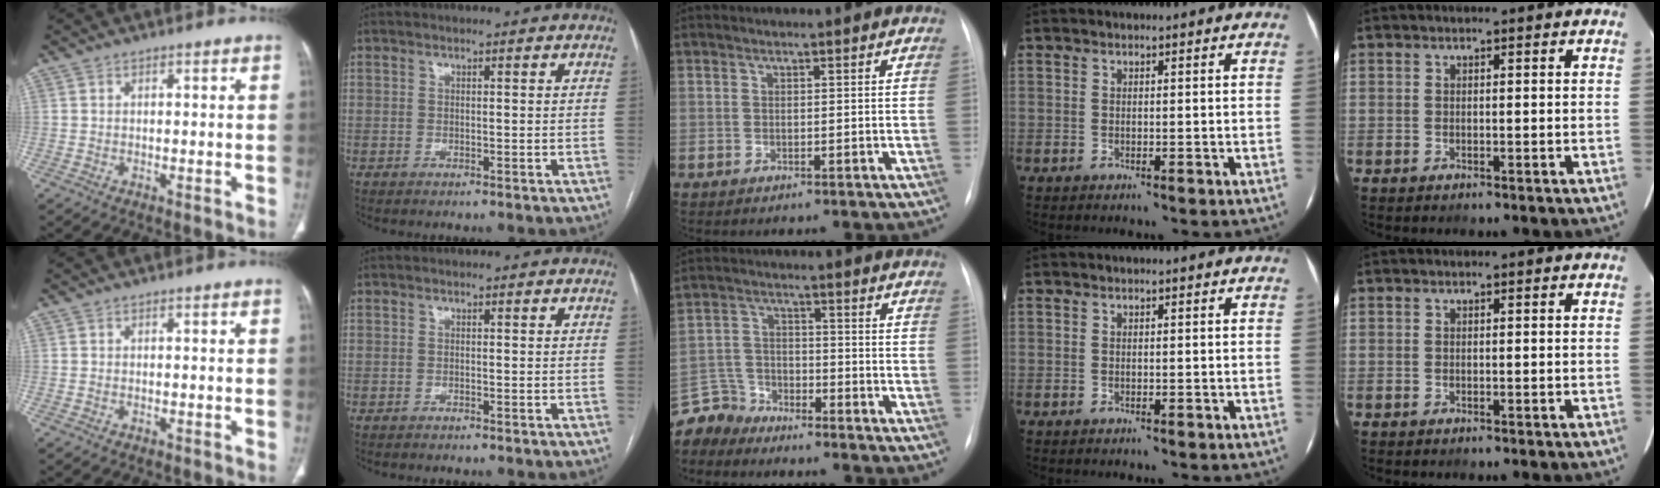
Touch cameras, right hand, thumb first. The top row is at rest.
{"middle": {"total": 6.4, "force": [-6.1, 1.6, -1.1], "torque": [0.015, 0.003, -0.124]}}